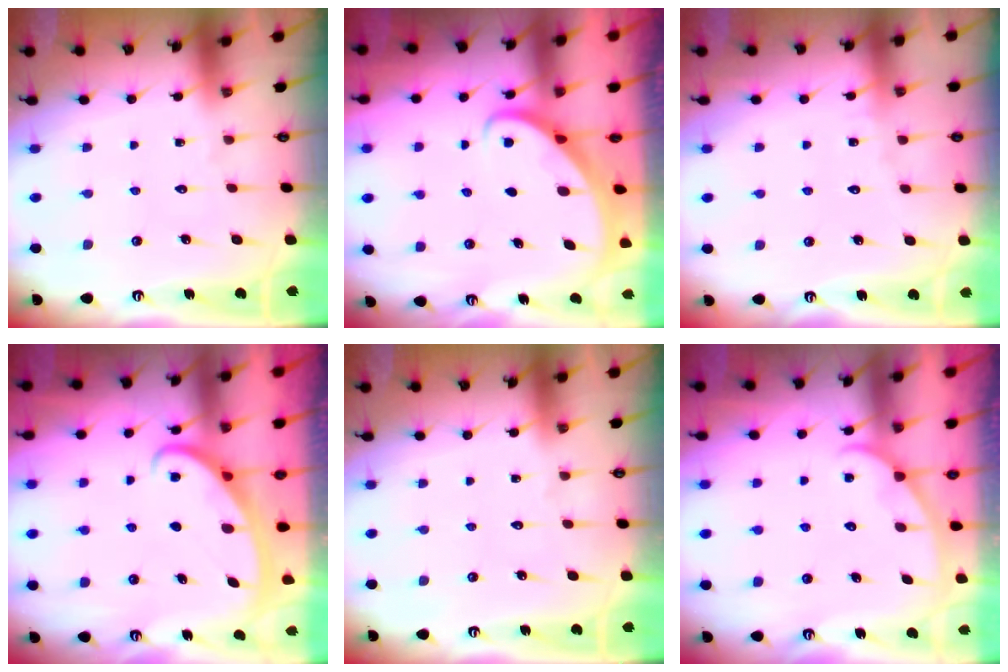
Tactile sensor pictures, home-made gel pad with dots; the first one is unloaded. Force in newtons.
{"total": 2.6, "press": 2.6, "slide": 0.3}
{"total": 2.5, "press": 2.5, "slide": 0.2}
{"total": 2.6, "press": 2.6, "slide": 0.4}
{"total": 0.0}
{"total": 3.1, "press": 3.1, "slide": 0.2}